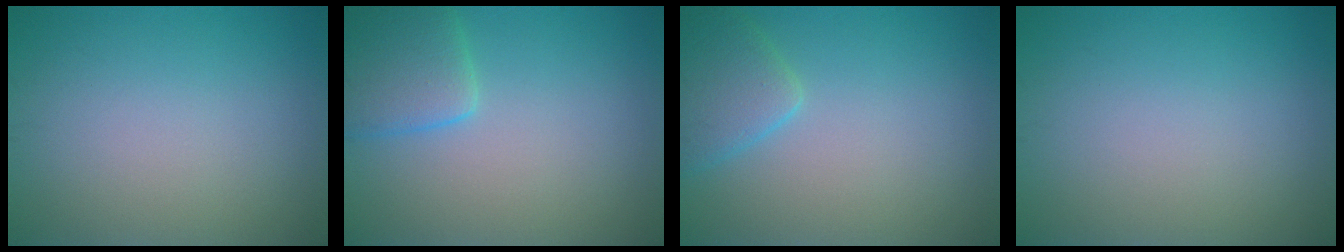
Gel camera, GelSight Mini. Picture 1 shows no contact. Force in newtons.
{"total": 3.8, "press": 3.8, "slide": 0.2}
{"total": 3.3, "press": 3.3, "slide": 0.3}
{"total": 0.0}